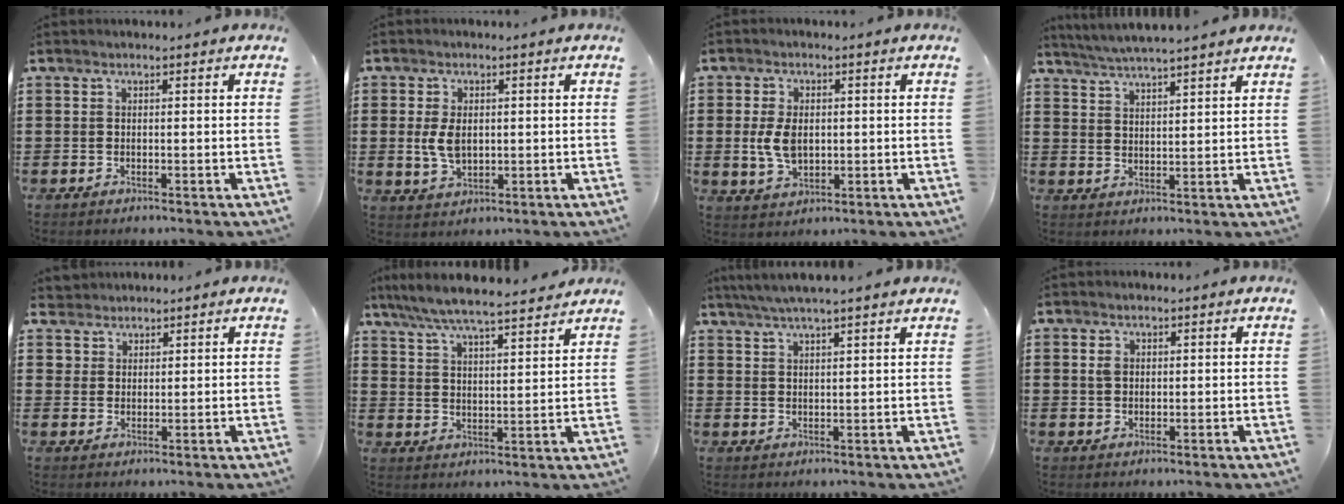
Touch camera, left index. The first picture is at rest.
{"total": 4.8, "force": [0.2, 2.7, 3.9], "torque": [-0.092, 0.002, -0.001]}
{"total": 5.4, "force": [0.1, 3.4, 4.2], "torque": [-0.106, 0.004, -0.004]}
{"total": 3.8, "force": [3.6, -0.6, 0.8], "torque": [-0.028, -0.016, 0.063]}
{"total": 2.9, "force": [2.3, 1.8, -0.4], "torque": [-0.005, 0.006, 0.045]}
{"total": 6.4, "force": [5.9, 0.1, 2.3], "torque": [-0.069, -0.032, 0.103]}
{"total": 3.7, "force": [3.2, -0.4, 1.7], "torque": [-0.041, -0.006, 0.059]}
{"total": 1.9, "force": [0.7, 1.4, 1.2], "torque": [-0.026, 0.006, 0.012]}